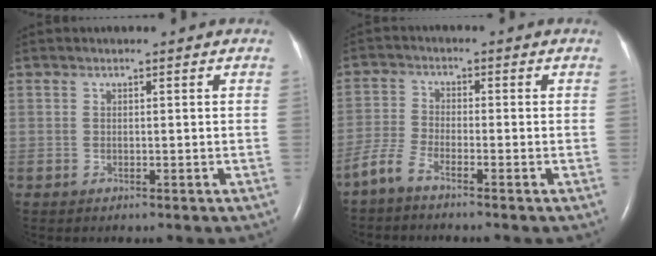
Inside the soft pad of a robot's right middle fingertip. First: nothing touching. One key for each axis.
{"total": 3.5, "fx": -3.0, "fy": 0.3, "fz": 1.8, "tx": -0.050, "ty": -0.008, "tz": -0.070}